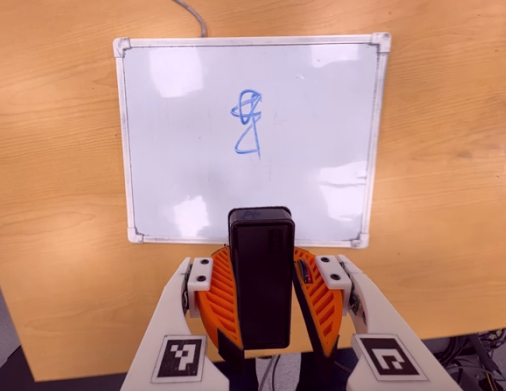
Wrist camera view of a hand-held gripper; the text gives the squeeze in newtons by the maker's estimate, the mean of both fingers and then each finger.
{"total": 8.6, "left": 9.0, "right": 8.2}